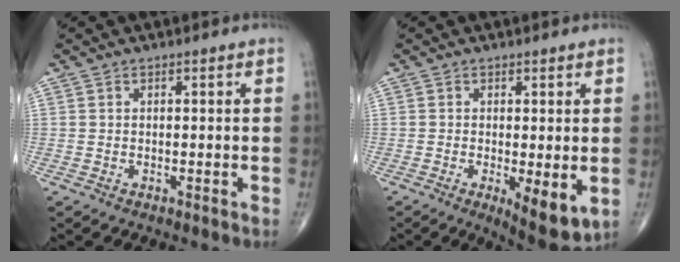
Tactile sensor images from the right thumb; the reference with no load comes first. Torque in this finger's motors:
{"motor_torque": [0.89, 1.06, 0.13, -0.25, 0.20]}